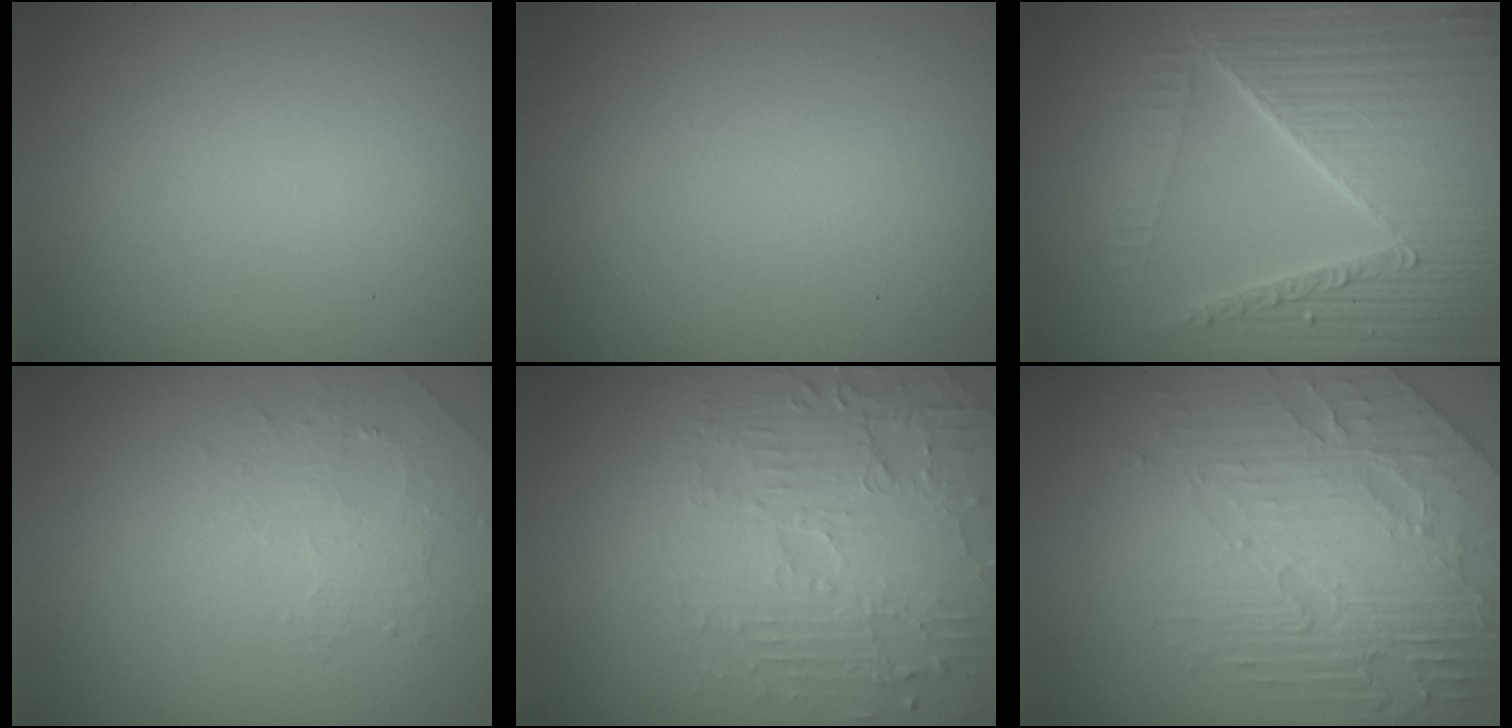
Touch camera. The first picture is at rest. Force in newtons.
{"total": 0.0}
{"total": 10.3, "press": 6.7, "slide": 7.8}
{"total": 1.5, "press": 1.0, "slide": 1.1}
{"total": 4.7, "press": 3.9, "slide": 2.6}
{"total": 6.9, "press": 5.3, "slide": 4.4}